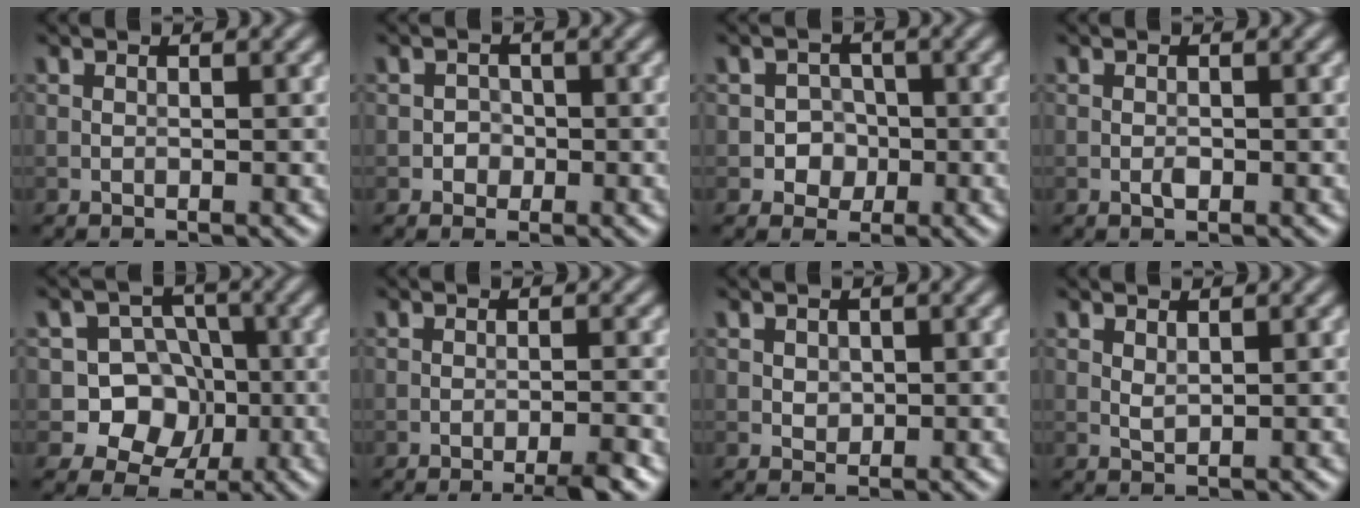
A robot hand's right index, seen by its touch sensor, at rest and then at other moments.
{"total": 1.3, "force": [-0.3, 1.2, 0.2], "torque": [0.014, 0.001, -0.011]}
{"total": 2.3, "force": [-0.5, 2.2, 0.6], "torque": [0.008, 0.001, -0.017]}
{"total": 0.7, "force": [-0.3, 0.4, 0.5], "torque": [-0.008, 0.001, -0.005]}
{"total": 7.8, "force": [-1.5, 7.2, 2.7], "torque": [-0.034, 0.024, -0.057]}
{"total": 2.8, "force": [-1.9, 0.2, 2.1], "torque": [-0.029, 0.003, -0.035]}
{"total": 0.9, "force": [0.3, 0.8, 0.3], "torque": [-0.007, -0.004, 0.008]}
{"total": 0.8, "force": [0.6, 0.2, 0.5], "torque": [-0.015, -0.001, 0.014]}